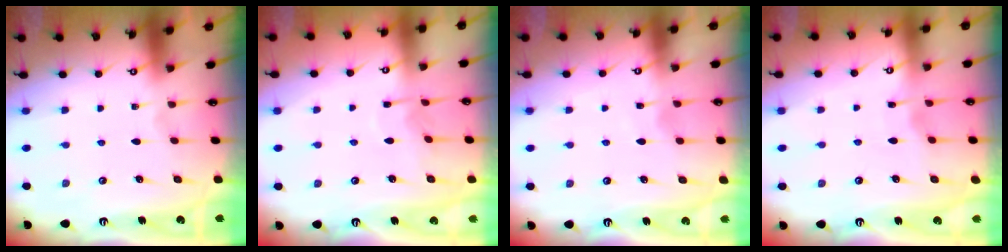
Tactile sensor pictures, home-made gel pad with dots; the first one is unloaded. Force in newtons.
{"total": 5.0, "press": 5.0, "slide": 0.5}
{"total": 3.2, "press": 3.2, "slide": 0.4}
{"total": 2.8, "press": 2.8, "slide": 0.4}